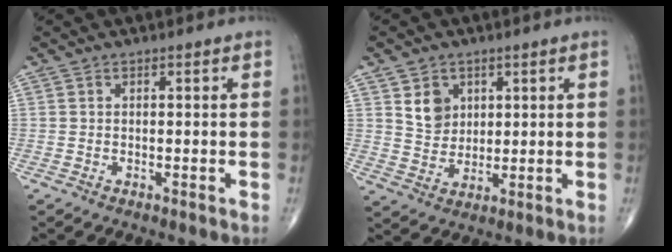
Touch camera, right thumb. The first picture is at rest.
{"total": 6.0, "force": [2.5, 4.8, 2.7], "torque": [-0.026, -0.018, 0.050]}